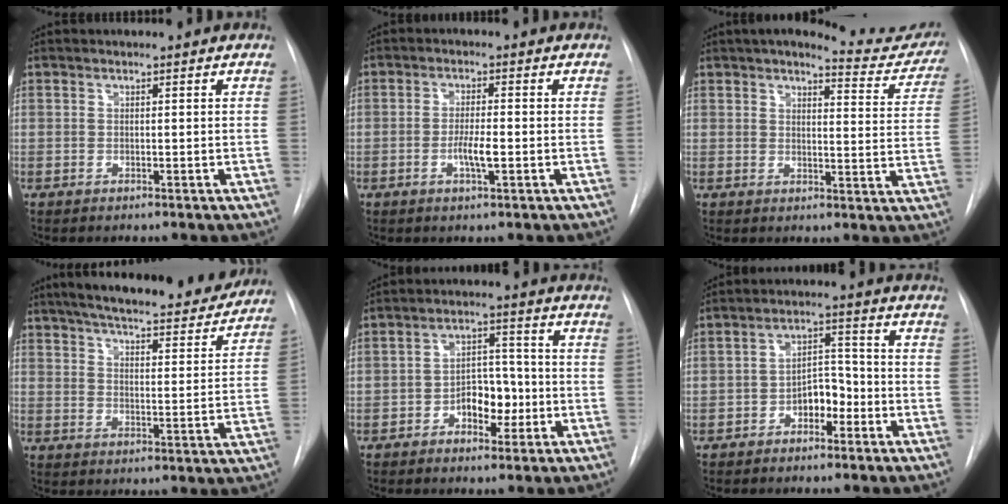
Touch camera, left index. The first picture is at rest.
{"total": 3.7, "force": [-1.5, 0.4, 3.4], "torque": [-0.065, -0.007, -0.026]}
{"total": 11.8, "force": [10.9, 2.3, 4.1], "torque": [-0.030, -0.031, 0.111]}
{"total": 22.0, "force": [19.4, 3.9, 9.7], "torque": [-0.151, -0.015, 0.252]}
{"total": 6.1, "force": [-2.8, 3.3, 4.2], "torque": [-0.066, 0.015, -0.044]}
{"total": 5.4, "force": [-3.0, 2.8, 3.4], "torque": [-0.055, 0.017, -0.050]}